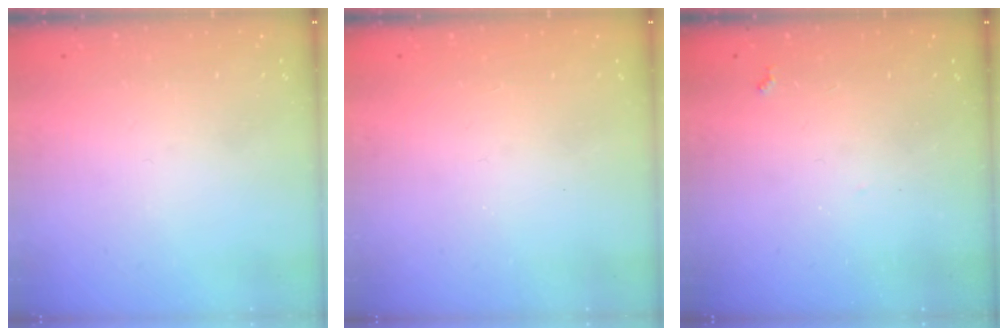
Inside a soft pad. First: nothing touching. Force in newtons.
{"total": 0.9, "press": 0.9, "slide": 0.2}
{"total": 4.3, "press": 4.2, "slide": 0.7}